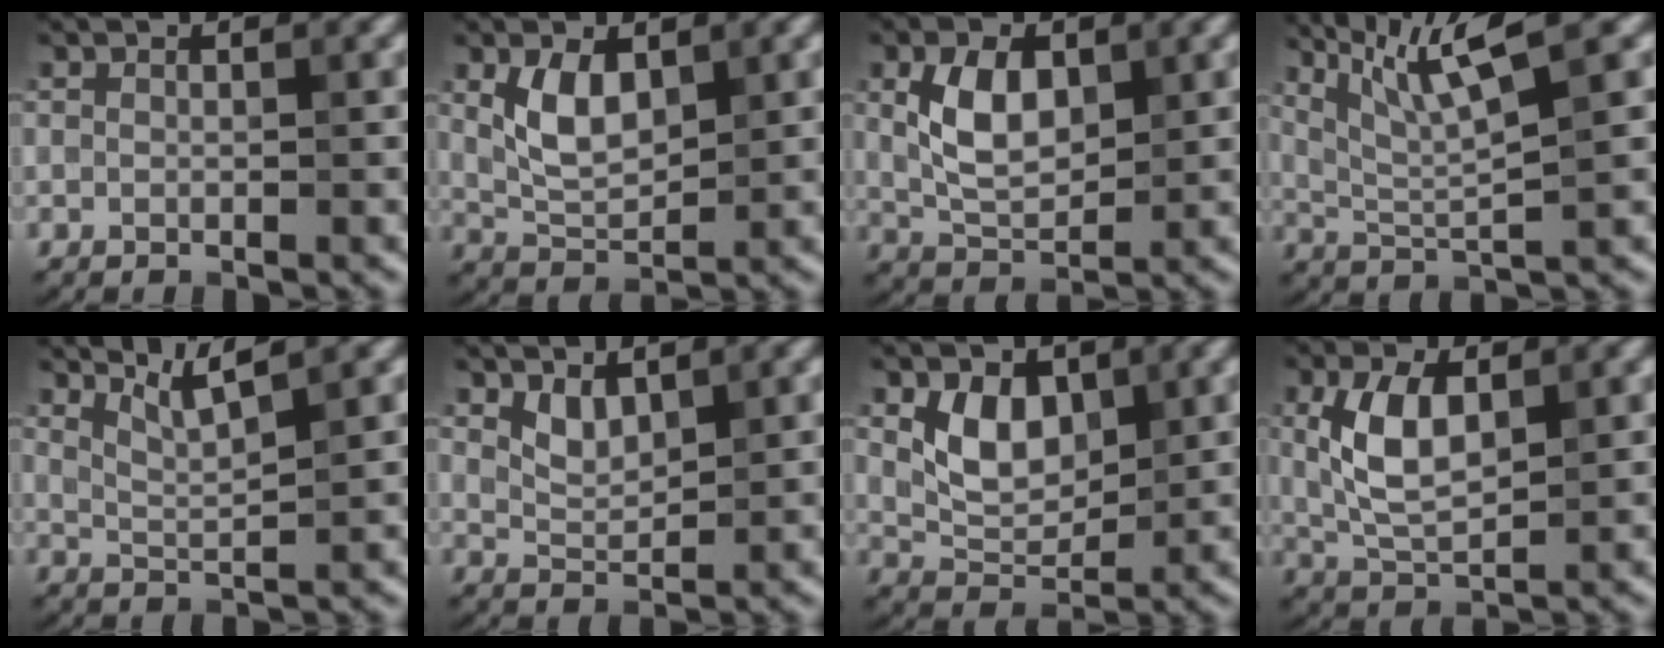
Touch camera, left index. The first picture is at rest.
{"total": 3.7, "force": [1.1, 2.0, 2.9], "torque": [-0.064, -0.004, 0.025]}
{"total": 4.7, "force": [0.9, 2.8, 3.7], "torque": [-0.083, 0.000, 0.018]}
{"total": 6.4, "force": [3.5, 1.0, 5.3], "torque": [-0.104, 0.009, 0.070]}
{"total": 3.3, "force": [2.6, 0.3, 2.0], "torque": [-0.034, 0.002, 0.052]}
{"total": 1.9, "force": [1.2, 0.9, 1.2], "torque": [-0.027, -0.008, 0.027]}
{"total": 3.9, "force": [1.2, 2.6, 2.7], "torque": [-0.053, -0.009, 0.023]}
{"total": 5.0, "force": [0.9, 2.5, 4.3], "torque": [-0.096, 0.002, 0.020]}